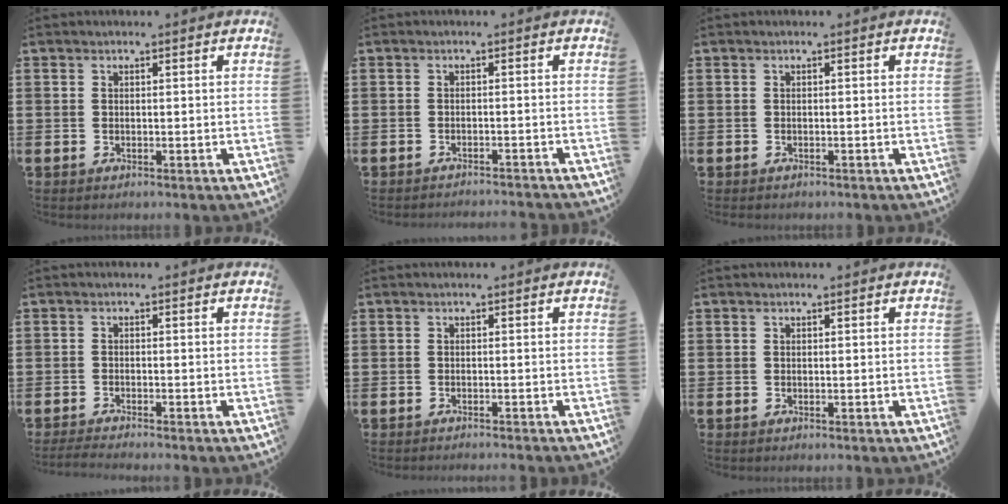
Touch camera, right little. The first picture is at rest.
{"total": 1.1, "force": [-1.1, -0.2, -0.1], "torque": [-0.001, 0.003, -0.024]}
{"total": 0.0}
{"total": 1.3, "force": [-1.1, -0.1, 0.6], "torque": [-0.009, 0.001, -0.022]}
{"total": 0.6, "force": [-0.6, -0.2, 0.0], "torque": [0.001, -0.001, -0.012]}
{"total": 0.0}